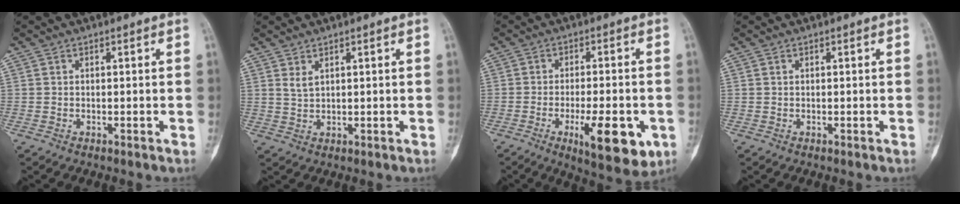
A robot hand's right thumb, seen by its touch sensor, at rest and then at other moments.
{"total": 2.1, "force": [1.3, 0.8, 1.3], "torque": [-0.026, -0.009, 0.034]}
{"total": 12.8, "force": [-4.5, 4.4, 11.2], "torque": [-0.149, -0.003, -0.058]}
{"total": 0.0}